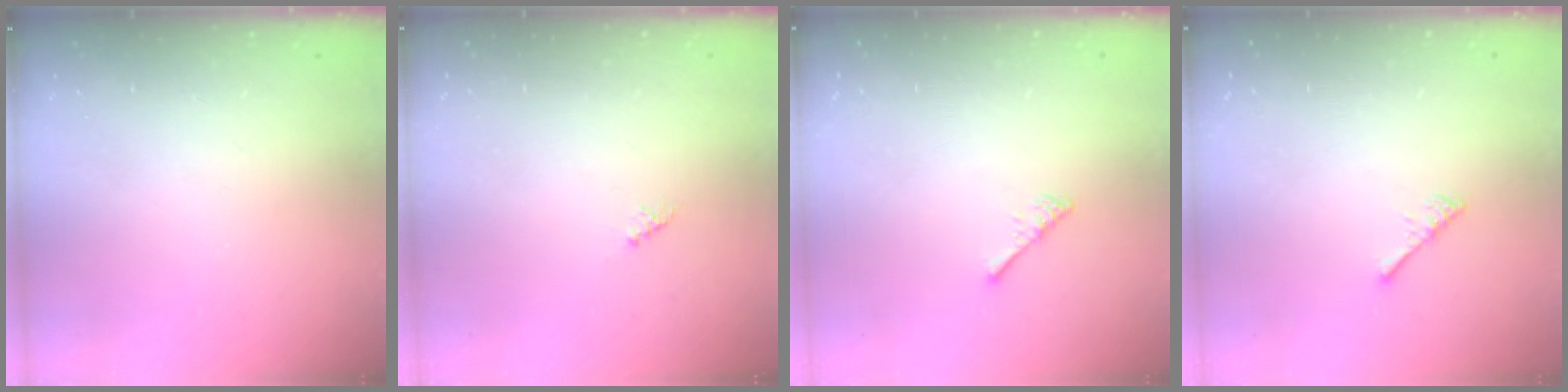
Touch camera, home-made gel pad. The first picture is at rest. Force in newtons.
{"total": 1.1, "press": 1.1, "slide": 0.3}
{"total": 2.5, "press": 2.5, "slide": 0.4}
{"total": 2.5, "press": 2.5, "slide": 0.4}